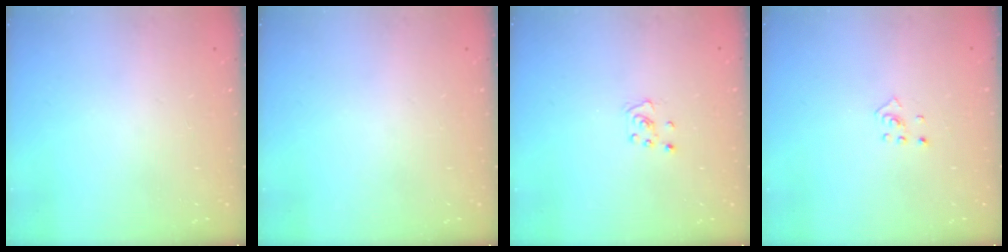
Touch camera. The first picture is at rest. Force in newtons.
{"total": 0.0}
{"total": 2.8, "press": 2.8, "slide": 0.3}
{"total": 2.0, "press": 1.9, "slide": 0.8}